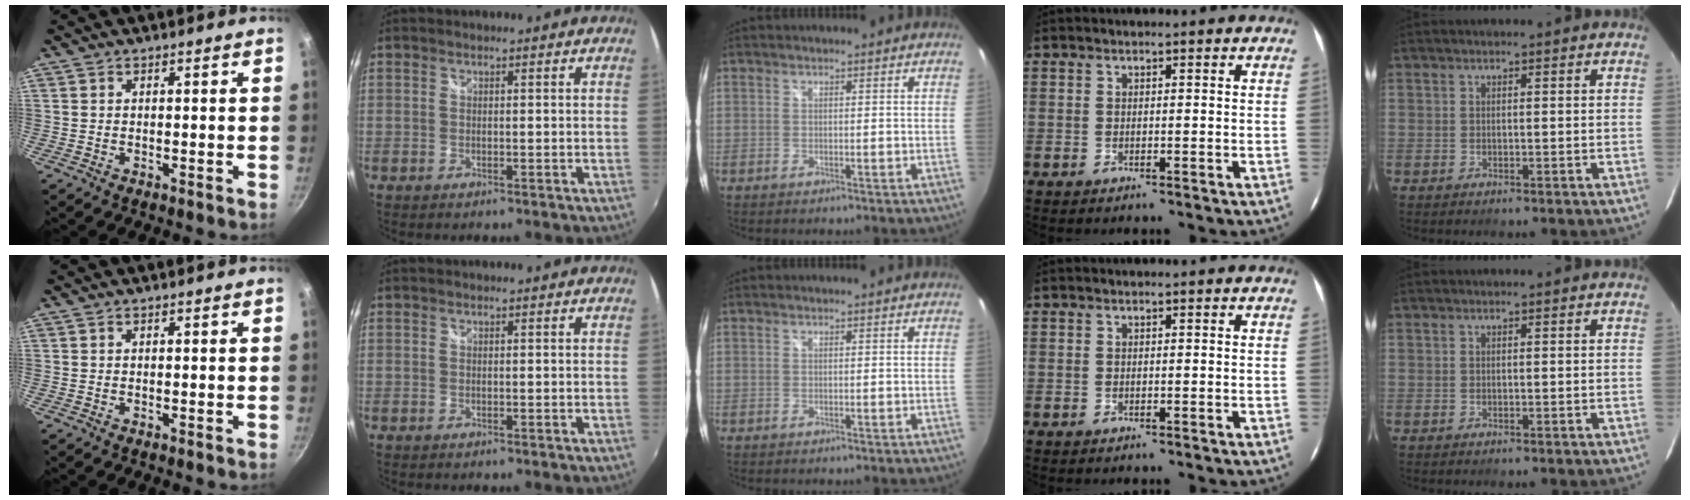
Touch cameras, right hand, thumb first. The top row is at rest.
{}